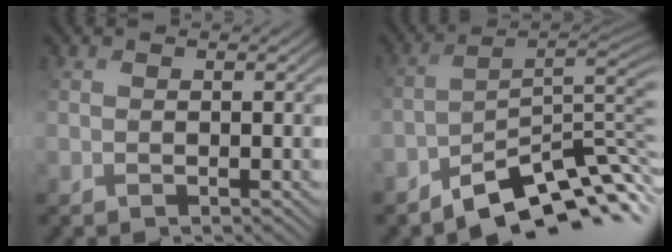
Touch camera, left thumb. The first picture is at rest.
{"total": 10.0, "force": [-7.2, 2.4, 6.5], "torque": [-0.107, -0.001, -0.114]}